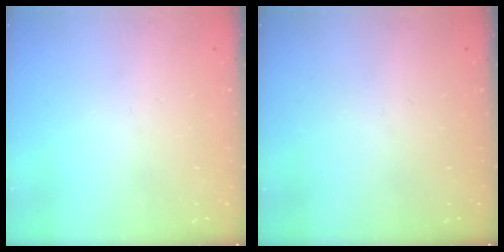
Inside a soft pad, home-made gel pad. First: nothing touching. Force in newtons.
{"total": 0.0}